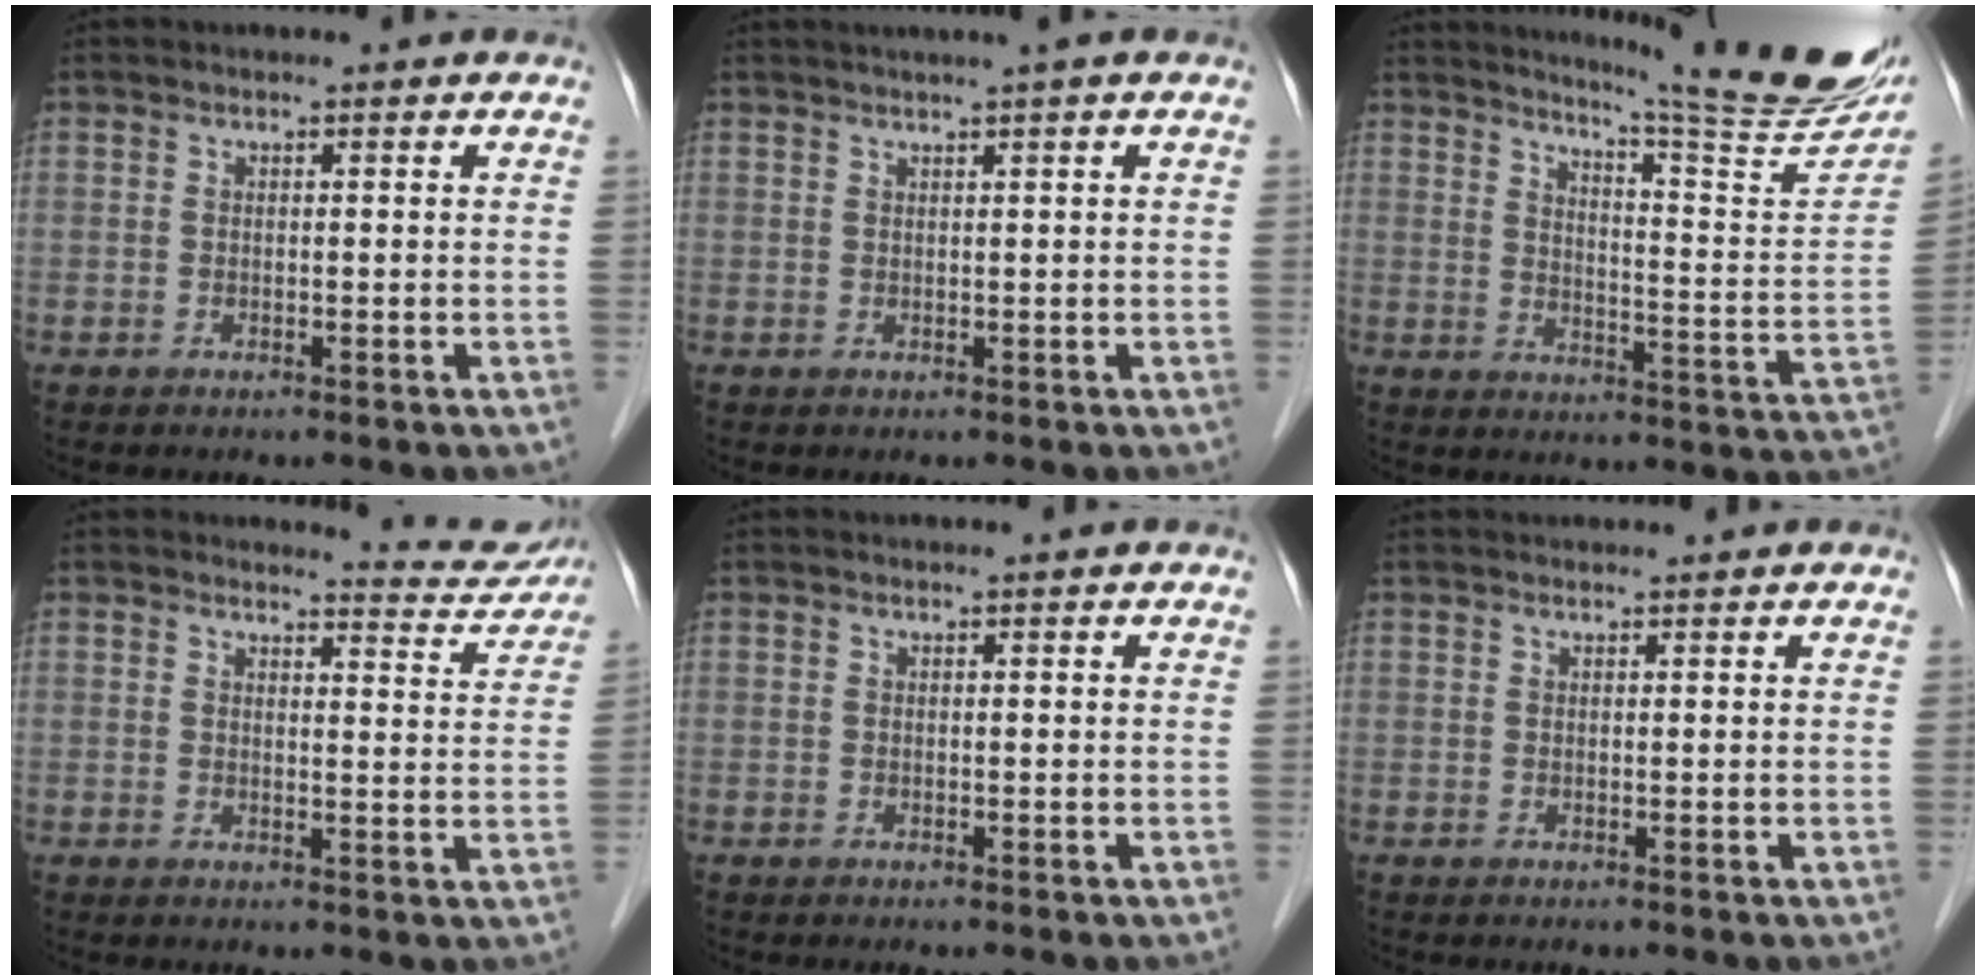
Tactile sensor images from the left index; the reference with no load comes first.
{"total": 3.1, "force": [2.2, -0.6, 2.1], "torque": [-0.031, 0.017, 0.037]}
{"total": 20.1, "force": [18.0, -0.2, 9.1], "torque": [-0.131, -0.095, 0.220]}
{"total": 5.3, "force": [5.3, 0.3, -0.5], "torque": [0.002, -0.028, 0.050]}
{"total": 0.0}
{"total": 1.8, "force": [1.7, 0.0, 0.5], "torque": [-0.006, 0.022, 0.029]}